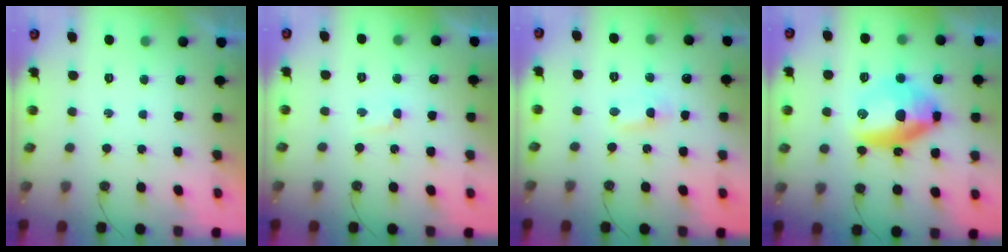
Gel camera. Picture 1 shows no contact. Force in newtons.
{"total": 1.6, "press": 1.4, "slide": 0.7}
{"total": 1.0, "press": 0.9, "slide": 0.6}
{"total": 13.6, "press": 13.5, "slide": 1.9}